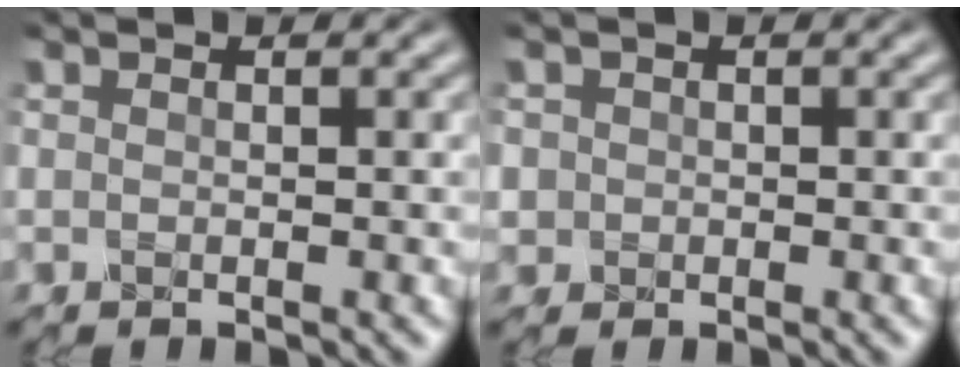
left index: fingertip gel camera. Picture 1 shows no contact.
{"total": 1.3, "force": [0.0, 1.3, 0.2], "torque": [0.006, -0.002, 0.000]}